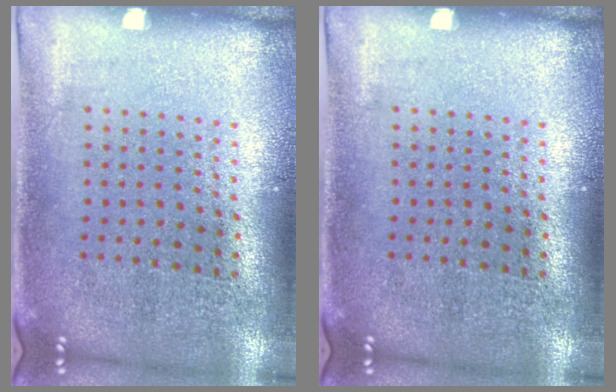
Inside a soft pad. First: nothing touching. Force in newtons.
{"total": 0.0}